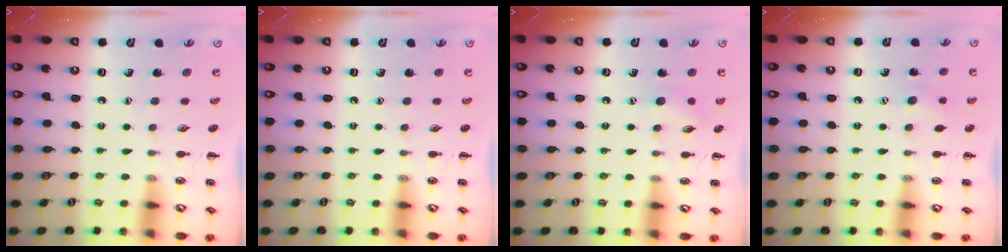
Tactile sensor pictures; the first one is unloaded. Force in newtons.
{"total": 0.0}
{"total": 6.6, "press": 6.5, "slide": 1.2}
{"total": 7.0, "press": 6.8, "slide": 1.8}